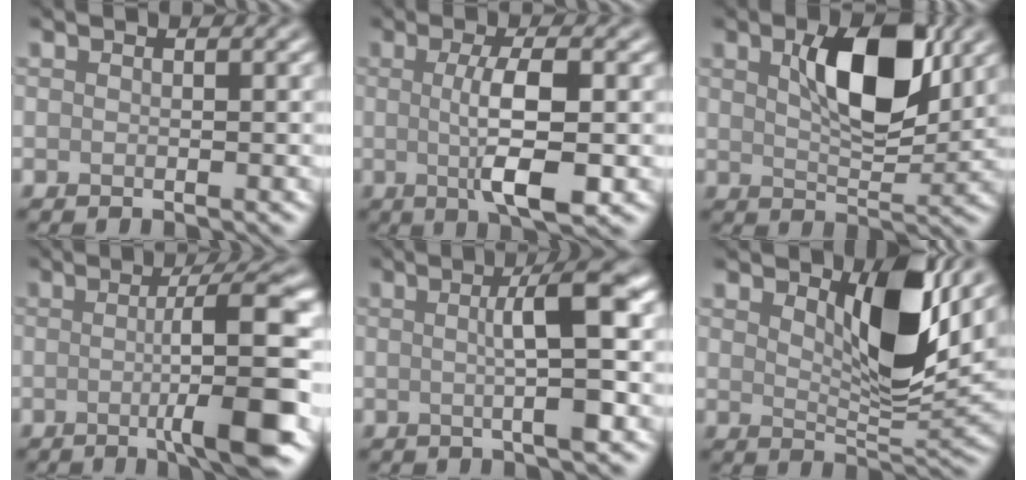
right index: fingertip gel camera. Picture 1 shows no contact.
{"total": 5.8, "force": [-0.3, 1.4, 5.6], "torque": [-0.097, -0.004, -0.004]}
{"total": 7.0, "force": [2.5, 3.1, 5.7], "torque": [-0.099, 0.002, 0.041]}
{"total": 8.3, "force": [-1.0, 1.2, 8.1], "torque": [-0.110, 0.004, -0.020]}
{"total": 5.7, "force": [0.4, 1.0, 5.6], "torque": [-0.077, 0.009, 0.002]}
{"total": 6.9, "force": [2.9, 2.6, 5.7], "torque": [-0.091, -0.007, 0.047]}